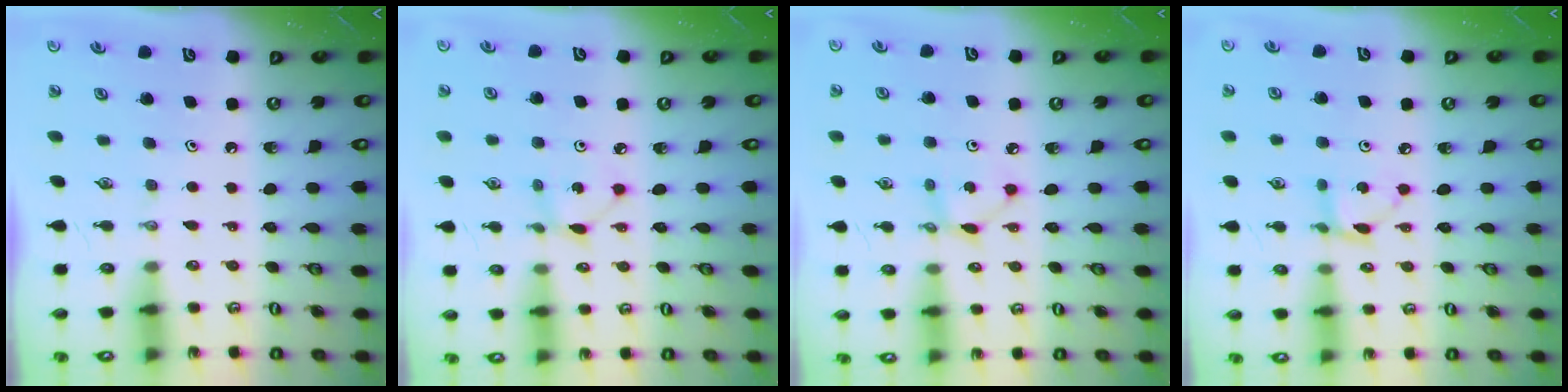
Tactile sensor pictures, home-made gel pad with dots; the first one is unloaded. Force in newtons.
{"total": 2.9, "press": 2.9, "slide": 0.2}
{"total": 3.4, "press": 3.4, "slide": 0.1}
{"total": 3.9, "press": 3.9, "slide": 0.1}